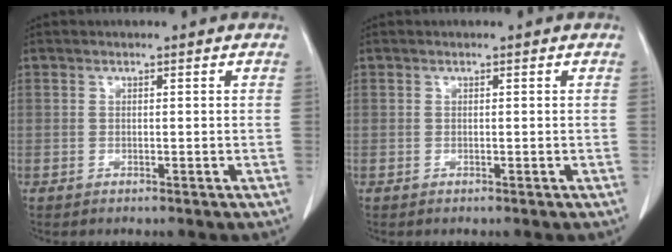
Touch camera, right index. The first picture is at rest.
{"total": 0.0}